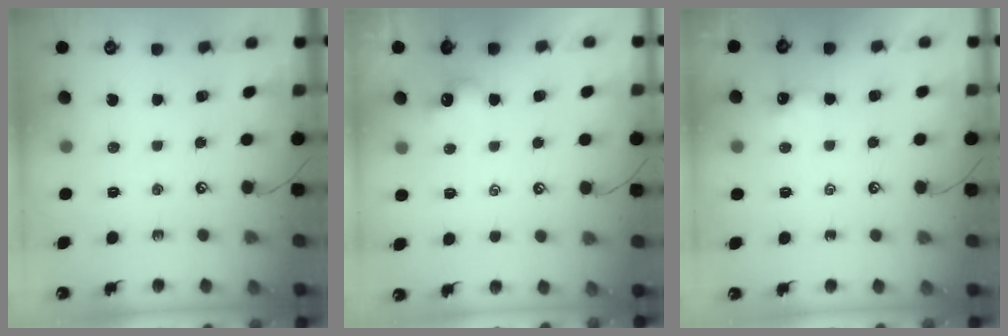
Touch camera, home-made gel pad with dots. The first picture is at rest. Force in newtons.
{"total": 2.0, "press": 1.9, "slide": 0.3}
{"total": 0.8, "press": 0.8, "slide": 0.3}